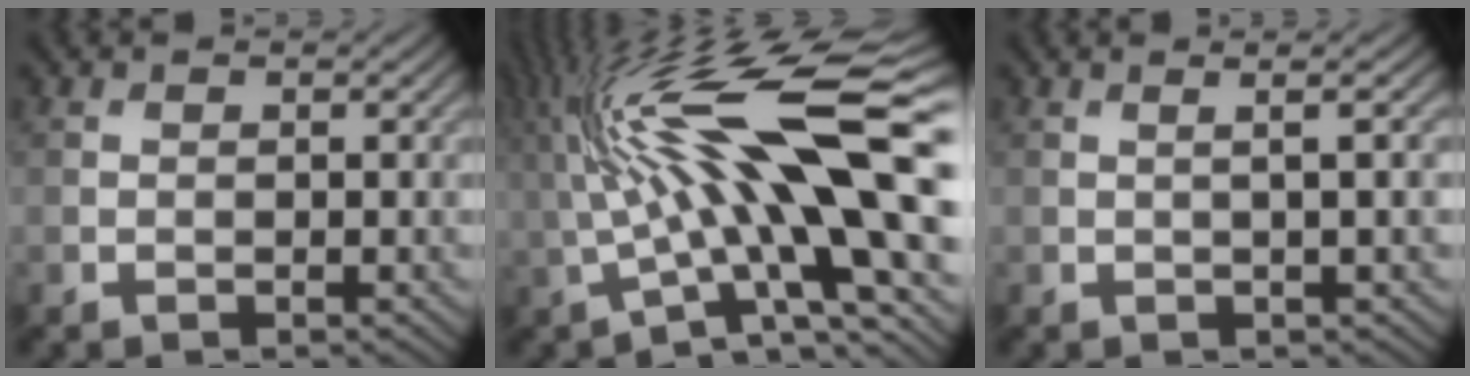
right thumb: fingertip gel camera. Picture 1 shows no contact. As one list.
[{"total": 19.8, "force": [2.4, 5.5, 18.9], "torque": [-0.327, 0.020, 0.044]}, {"total": 3.1, "force": [0.5, 0.5, 3.0], "torque": [-0.041, 0.013, 0.000]}]